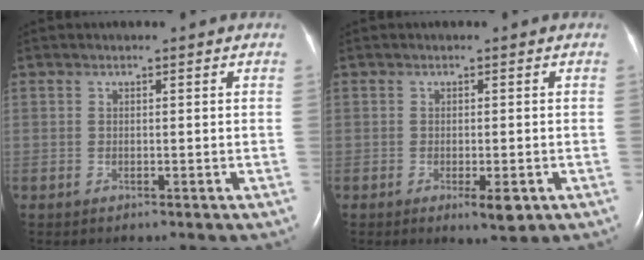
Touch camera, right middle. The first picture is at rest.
{"total": 3.0, "force": [-1.3, 0.8, 2.6], "torque": [-0.039, -0.005, -0.014]}